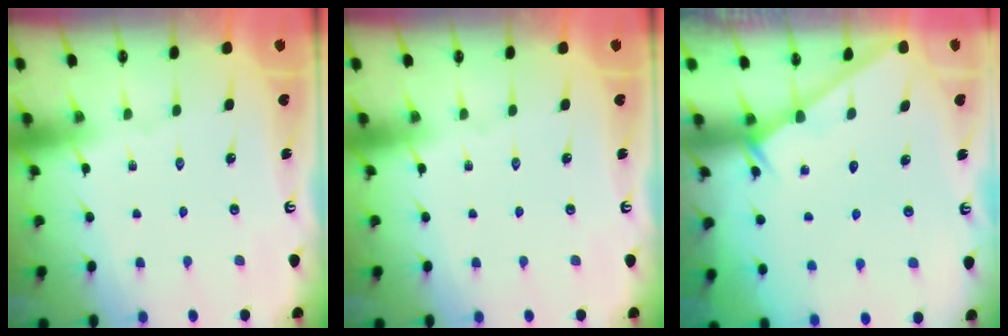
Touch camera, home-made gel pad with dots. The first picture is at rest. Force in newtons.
{"total": 0.0}
{"total": 0.9, "press": 0.8, "slide": 0.2}